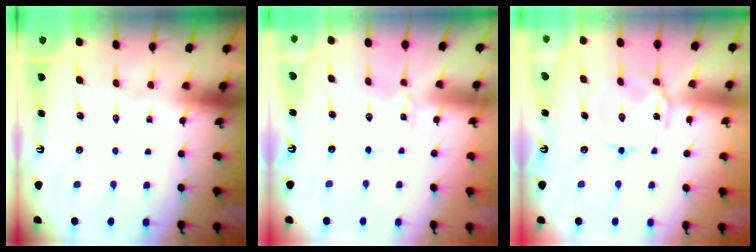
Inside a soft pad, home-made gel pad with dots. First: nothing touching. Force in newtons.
{"total": 1.6, "press": 1.6, "slide": 0.1}
{"total": 6.5, "press": 6.5, "slide": 0.6}